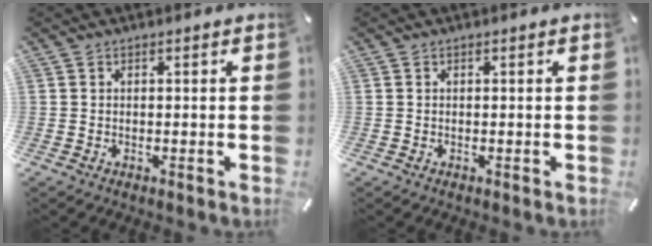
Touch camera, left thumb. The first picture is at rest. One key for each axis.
{"total": 0.0}